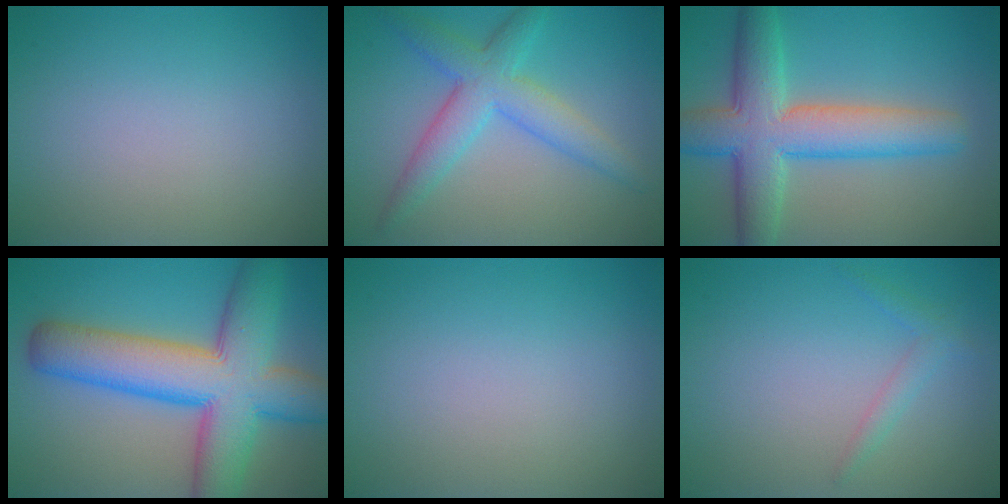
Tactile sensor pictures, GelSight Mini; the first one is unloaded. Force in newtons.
{"total": 5.0, "press": 5.0, "slide": 0.2}
{"total": 8.4, "press": 8.4, "slide": 0.4}
{"total": 12.1, "press": 12.1, "slide": 0.5}
{"total": 0.0}
{"total": 0.7, "press": 0.7, "slide": 0.0}